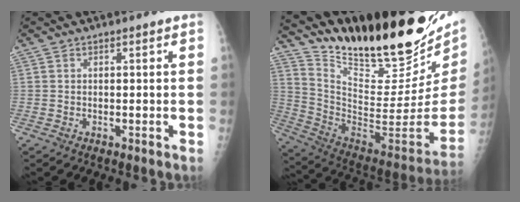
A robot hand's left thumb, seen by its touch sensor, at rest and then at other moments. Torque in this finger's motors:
{"motor_torque": [0.77, -0.50, 1.36, -1.41, 0.05]}